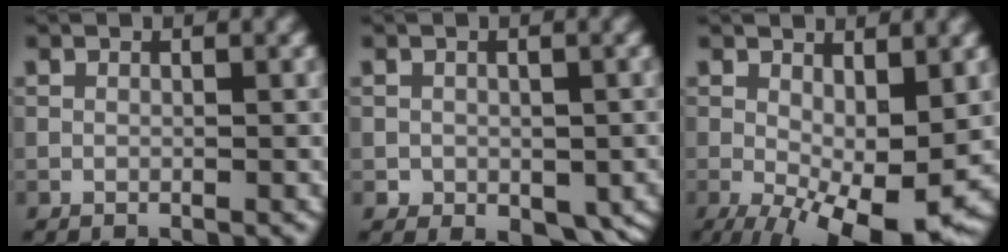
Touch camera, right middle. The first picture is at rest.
{"total": 3.4, "force": [-0.9, 2.6, 2.0], "torque": [-0.018, -0.014, -0.011]}
{"total": 10.0, "force": [-2.0, 3.9, 9.0], "torque": [-0.141, -0.012, -0.022]}